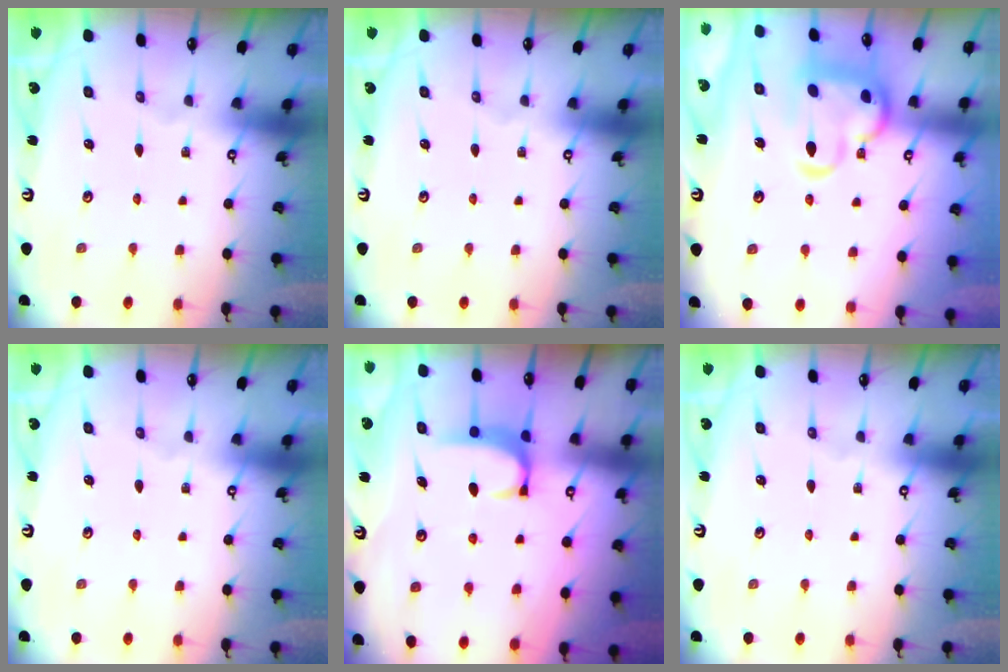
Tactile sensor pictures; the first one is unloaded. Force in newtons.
{"total": 0.0}
{"total": 9.3, "press": 9.1, "slide": 1.9}
{"total": 0.0}
{"total": 1.9, "press": 1.8, "slide": 0.5}
{"total": 0.0}